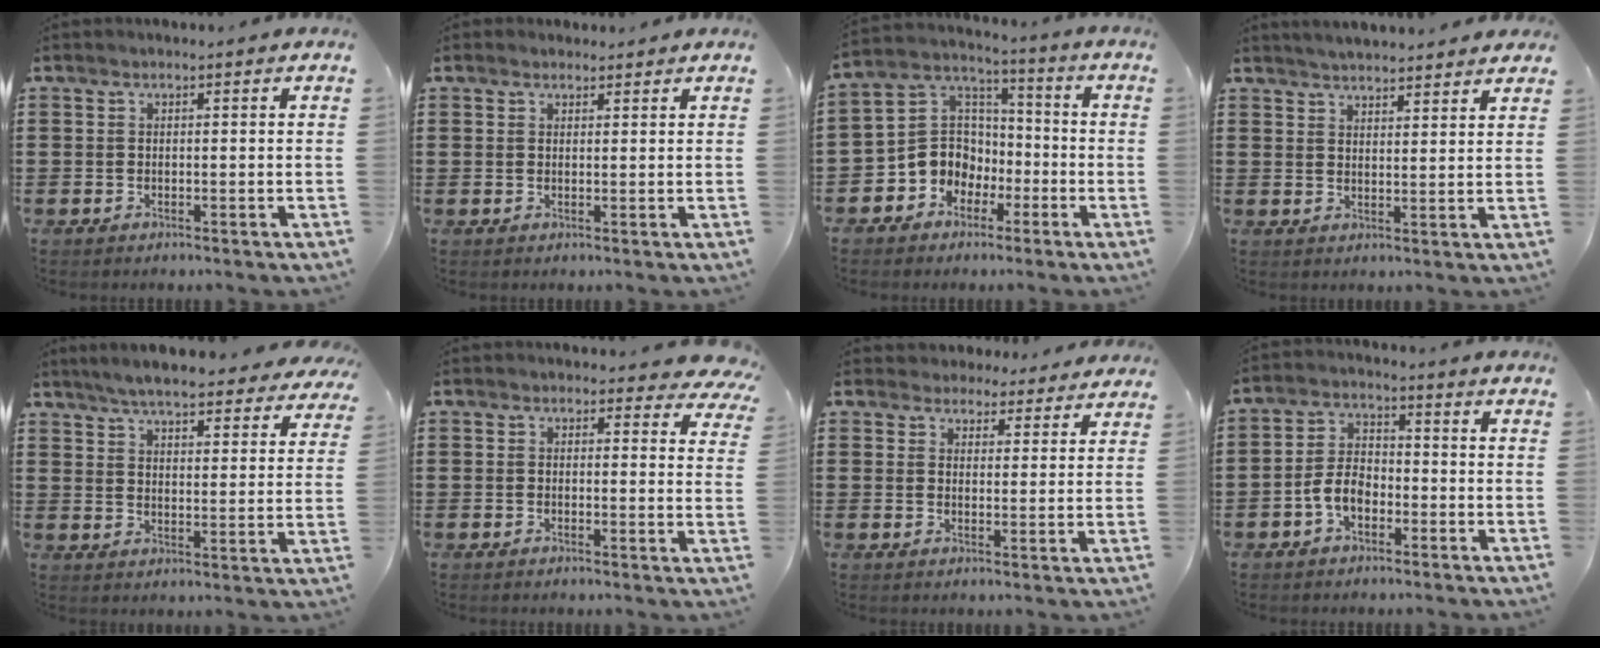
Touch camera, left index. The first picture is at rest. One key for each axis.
{"total": 1.4, "fx": 1.3, "fy": 0.5, "fz": 0.2, "tx": -0.005, "ty": 0.004, "tz": 0.025}
{"total": 7.6, "fx": -2.6, "fy": 7.0, "fz": 1.2, "tx": -0.066, "ty": 0.005, "tz": -0.056}
{"total": 3.4, "fx": 3.4, "fy": -0.1, "fz": 0.3, "tx": -0.015, "ty": -0.012, "tz": 0.062}
{"total": 5.9, "fx": 5.6, "fy": 0.2, "fz": 1.8, "tx": -0.057, "ty": -0.023, "tz": 0.098}
{"total": 2.6, "fx": 2.2, "fy": 1.0, "fz": 1.1, "tx": -0.013, "ty": -0.008, "tz": 0.036}
{"total": 3.9, "fx": 3.7, "fy": 1.3, "fz": 0.2, "tx": -0.012, "ty": -0.008, "tz": 0.068}
{"total": 5.0, "fx": -2.3, "fy": 2.9, "fz": 3.5, "tx": -0.082, "ty": 0.006, "tz": -0.049}